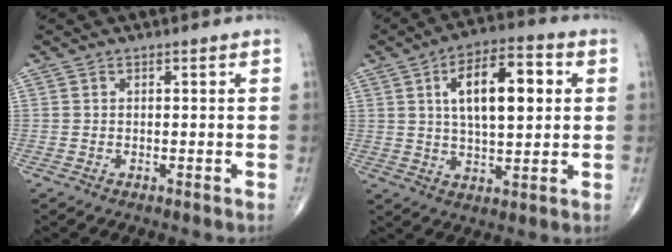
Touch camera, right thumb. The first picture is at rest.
{"total": 14.1, "force": [3.3, 6.1, 12.3], "torque": [-0.183, 0.007, 0.051]}